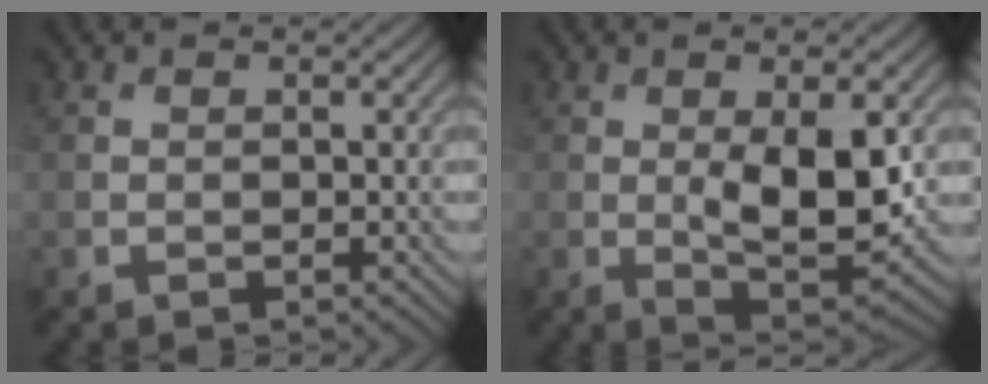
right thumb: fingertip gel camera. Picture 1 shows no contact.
{"total": 8.7, "force": [0.1, 2.8, 8.3], "torque": [-0.144, -0.008, 0.006]}